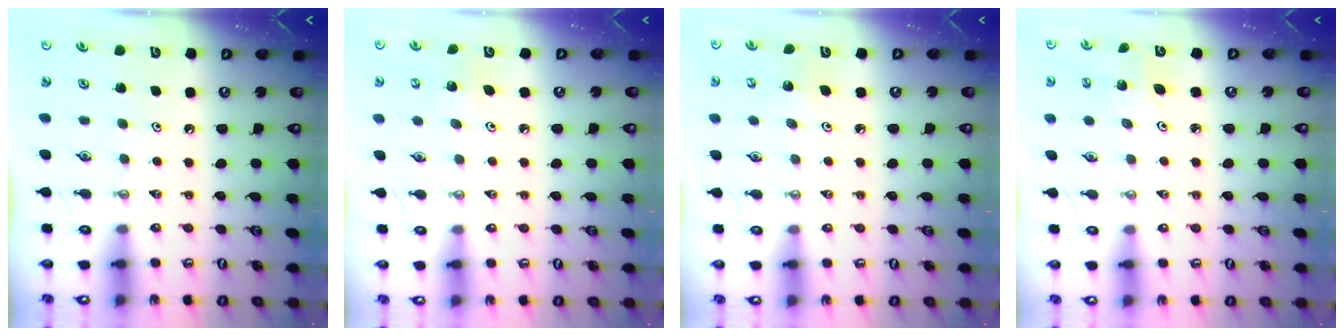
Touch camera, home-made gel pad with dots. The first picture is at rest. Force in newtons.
{"total": 3.5, "press": 3.5, "slide": 0.2}
{"total": 3.8, "press": 3.8, "slide": 0.4}
{"total": 2.8, "press": 2.8, "slide": 0.2}